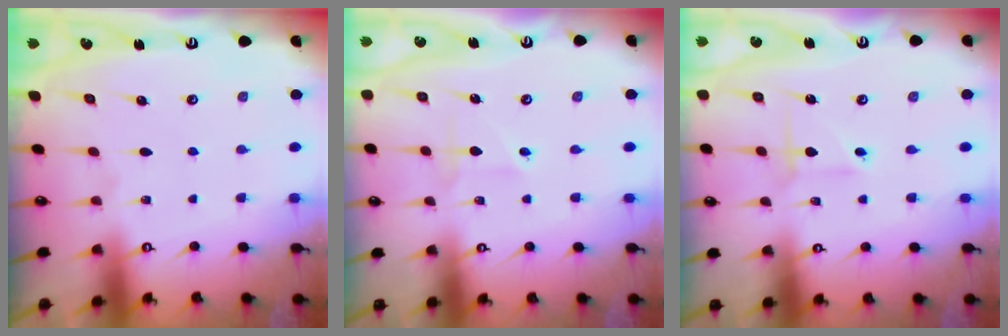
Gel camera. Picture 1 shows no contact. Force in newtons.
{"total": 2.6, "press": 2.5, "slide": 0.9}
{"total": 2.6, "press": 2.6, "slide": 0.0}